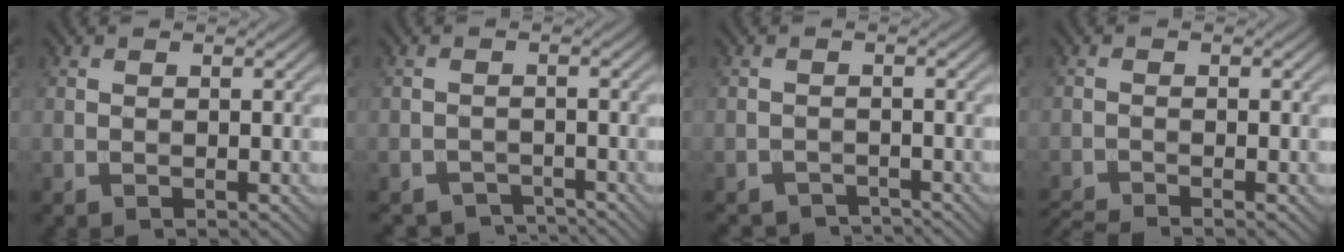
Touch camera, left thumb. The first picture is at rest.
{"total": 2.6, "force": [-2.5, 0.9, 0.4], "torque": [-0.002, 0.000, -0.044]}
{"total": 2.4, "force": [-2.3, 0.7, 0.3], "torque": [-0.001, 0.001, -0.041]}
{"total": 2.9, "force": [-2.5, 0.1, 1.4], "torque": [-0.028, -0.004, -0.053]}